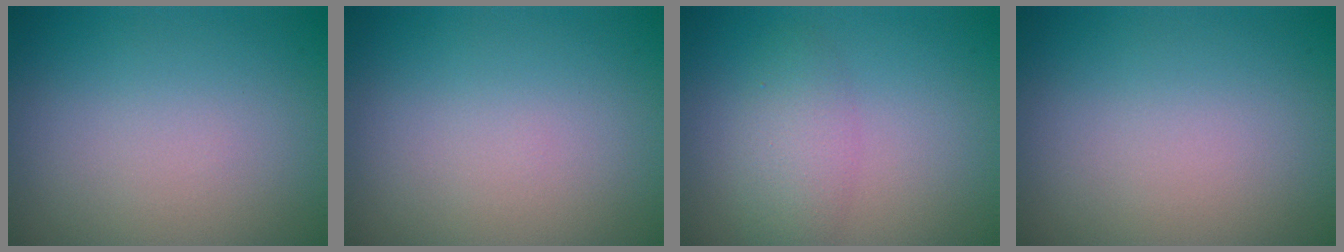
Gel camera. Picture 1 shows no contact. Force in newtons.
{"total": 0.0}
{"total": 2.7, "press": 2.7, "slide": 0.2}
{"total": 0.0}